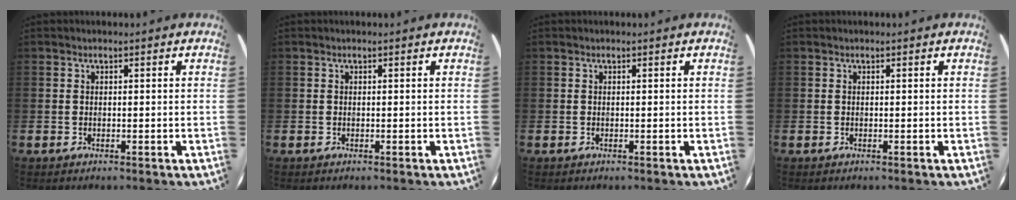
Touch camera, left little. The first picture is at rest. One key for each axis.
{"total": 0.0}
{"total": 0.0}
{"total": 0.0}